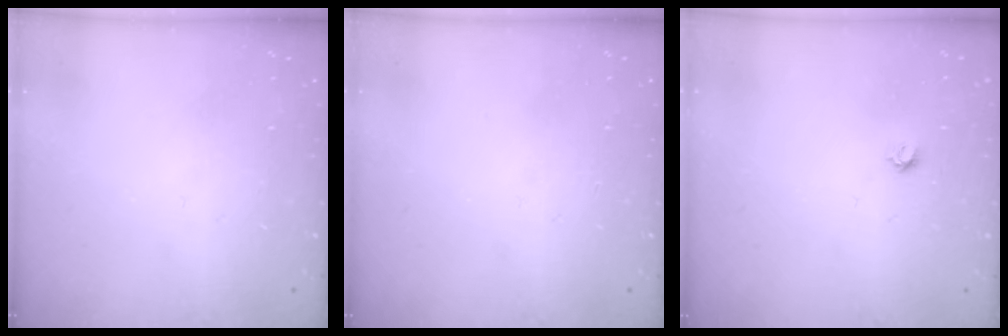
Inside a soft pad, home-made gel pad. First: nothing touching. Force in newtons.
{"total": 0.0}
{"total": 3.9, "press": 3.9, "slide": 0.3}